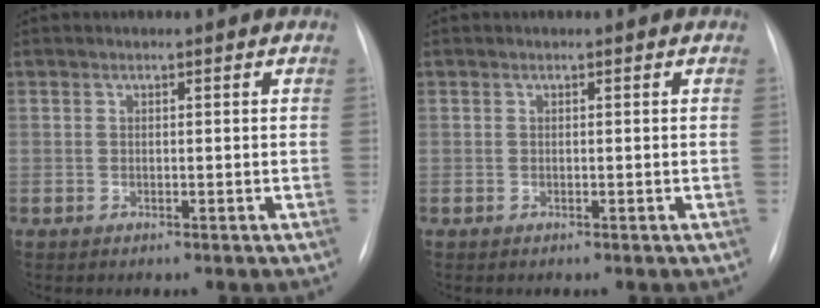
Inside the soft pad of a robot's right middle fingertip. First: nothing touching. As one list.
[{"total": 0.0}]